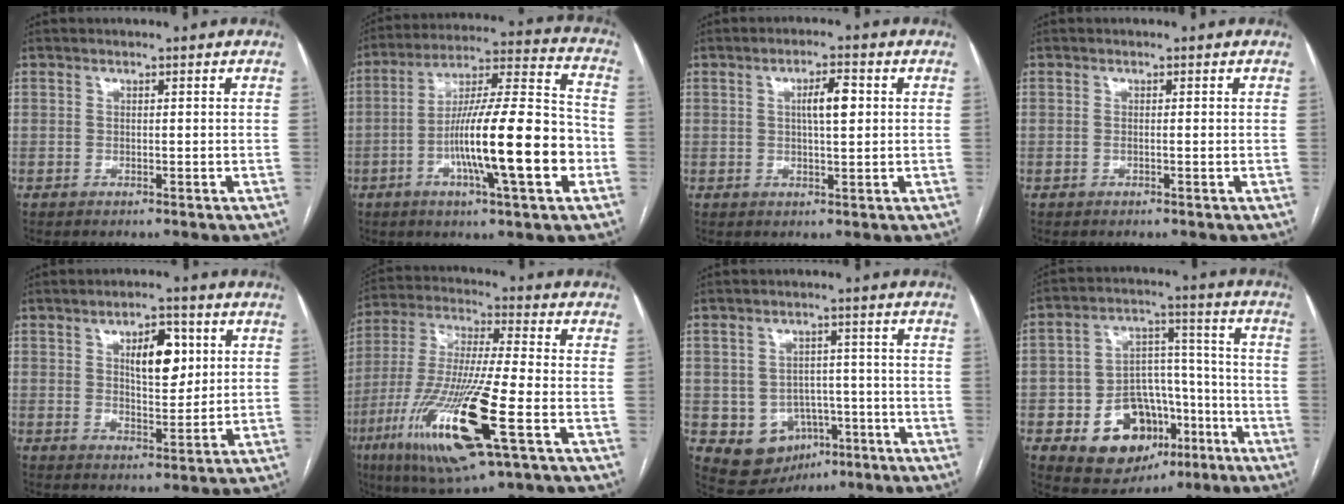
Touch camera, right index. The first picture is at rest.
{"total": 19.1, "force": [-5.1, 1.6, 18.4], "torque": [-0.312, 0.002, -0.083]}
{"total": 4.6, "force": [1.0, 0.9, 4.4], "torque": [-0.076, 0.006, 0.015]}
{"total": 0.6, "force": [-0.1, 0.0, 0.6], "torque": [-0.014, -0.002, 0.001]}
{"total": 7.9, "force": [2.6, 3.3, 6.7], "torque": [-0.105, 0.006, 0.045]}
{"total": 19.9, "force": [-7.4, 1.8, 18.4], "torque": [-0.400, -0.040, -0.134]}
{"total": 8.5, "force": [-2.9, 7.2, 3.4], "torque": [-0.050, 0.023, -0.029]}
{"total": 14.5, "force": [-6.1, 10.3, 8.2], "torque": [-0.120, 0.036, -0.078]}